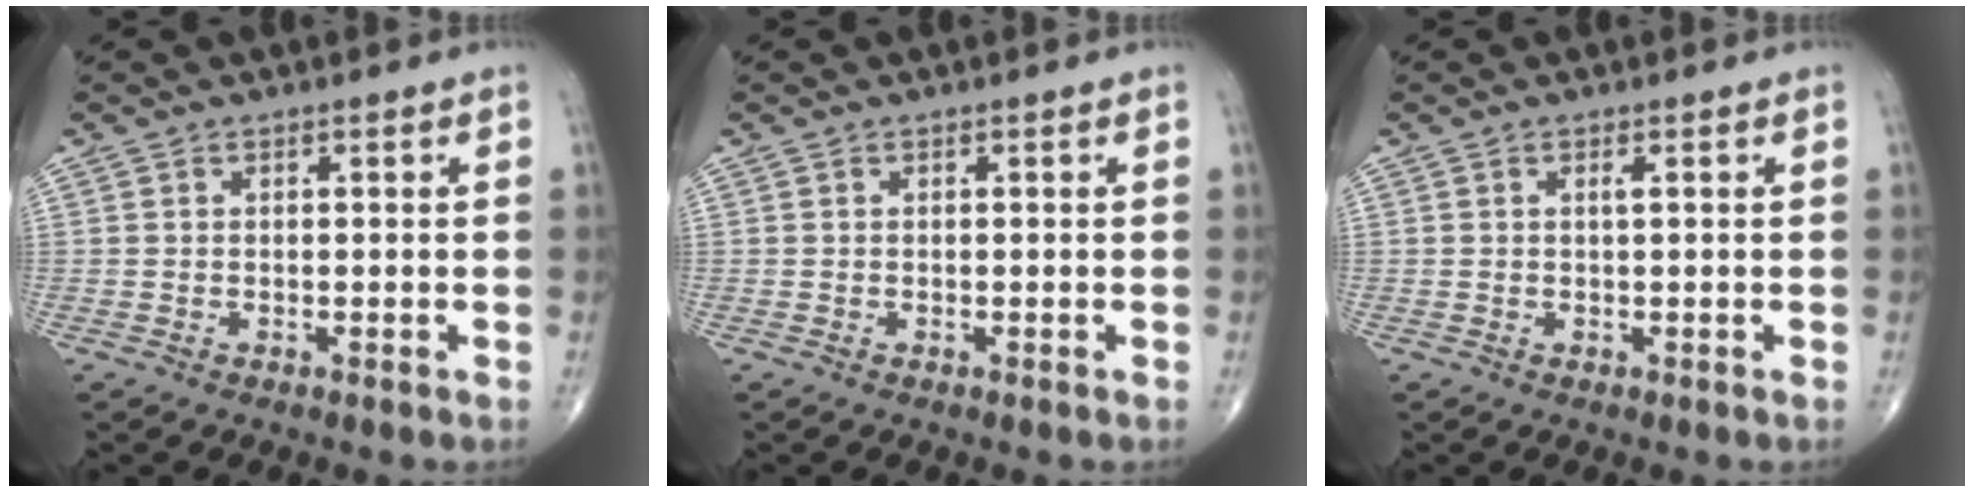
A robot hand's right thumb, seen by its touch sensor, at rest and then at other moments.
{"total": 0.0}
{"total": 0.8, "force": [0.2, 0.1, 0.8], "torque": [-0.018, 0.000, 0.003]}